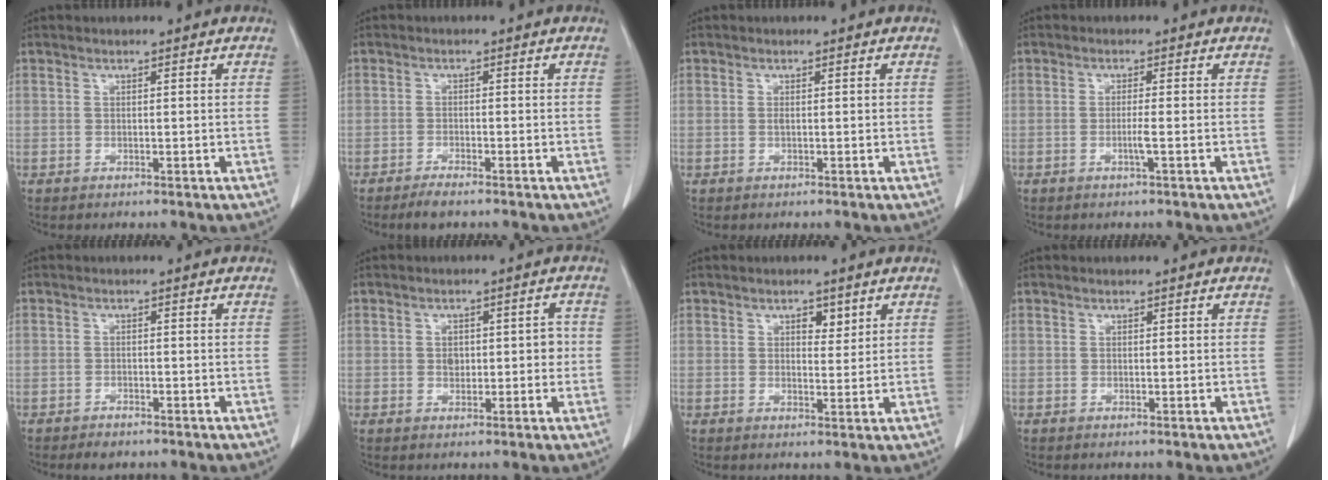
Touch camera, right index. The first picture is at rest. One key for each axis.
{"total": 2.7, "fx": -2.2, "fy": 0.3, "fz": 1.4, "tx": -0.029, "ty": -0.005, "tz": -0.040}
{"total": 0.8, "fx": 0.0, "fy": 0.3, "fz": 0.7, "tx": -0.016, "ty": -0.001, "tz": 0.002}
{"total": 1.8, "fx": -0.6, "fy": -0.4, "fz": 1.7, "tx": -0.034, "ty": -0.003, "tz": -0.012}
{"total": 2.3, "fx": -1.8, "fy": 0.9, "fz": 1.0, "tx": -0.015, "ty": -0.001, "tz": -0.024}
{"total": 3.8, "fx": 0.0, "fy": 2.4, "fz": 3.0, "tx": -0.039, "ty": 0.012, "tz": 0.004}
{"total": 2.3, "fx": 1.3, "fy": 1.3, "fz": 1.4, "tx": -0.017, "ty": -0.002, "tz": 0.020}
{"total": 0.0}